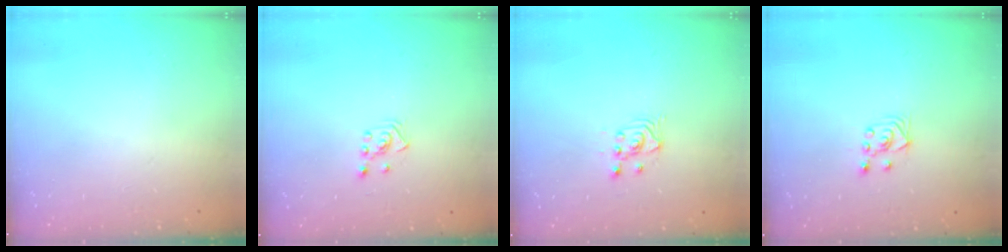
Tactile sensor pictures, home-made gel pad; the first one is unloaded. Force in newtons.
{"total": 2.3, "press": 2.2, "slide": 0.7}
{"total": 2.7, "press": 2.7, "slide": 0.3}
{"total": 2.8, "press": 2.6, "slide": 1.1}